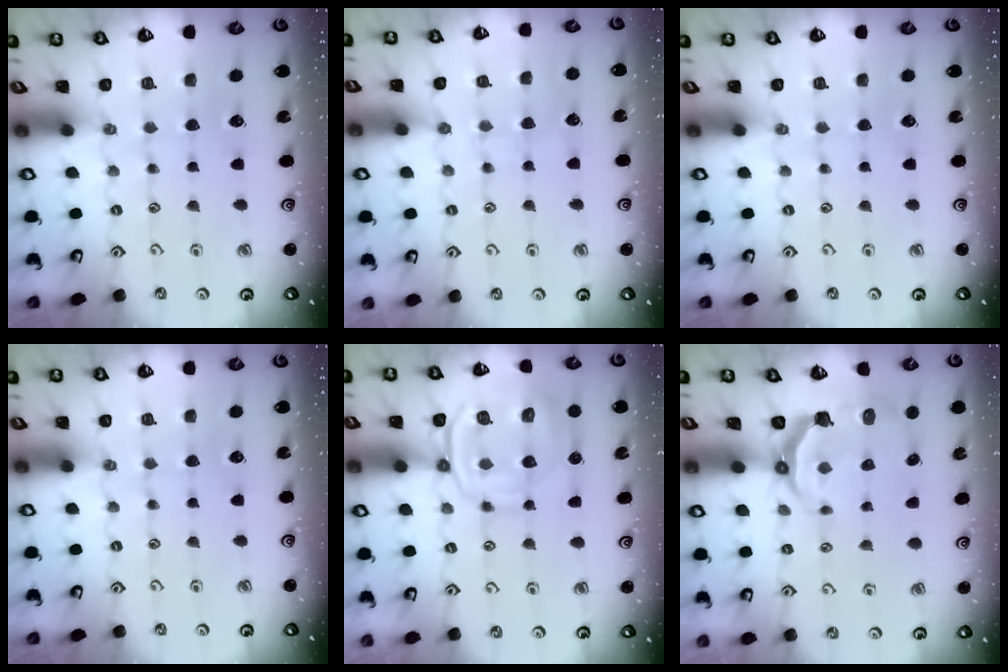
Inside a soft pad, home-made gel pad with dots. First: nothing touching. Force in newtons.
{"total": 6.4, "press": 6.4, "slide": 0.6}
{"total": 0.0}
{"total": 0.0}
{"total": 12.2, "press": 12.1, "slide": 1.3}
{"total": 5.3, "press": 3.5, "slide": 4.0}